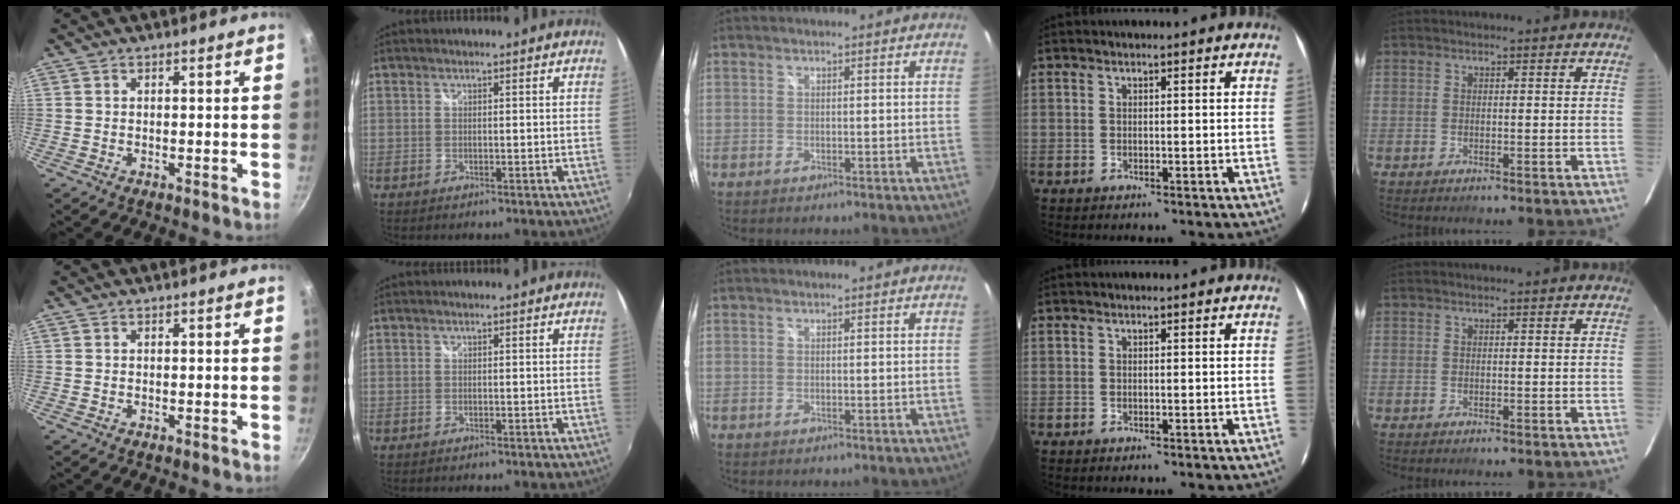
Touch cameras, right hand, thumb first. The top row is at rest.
{}